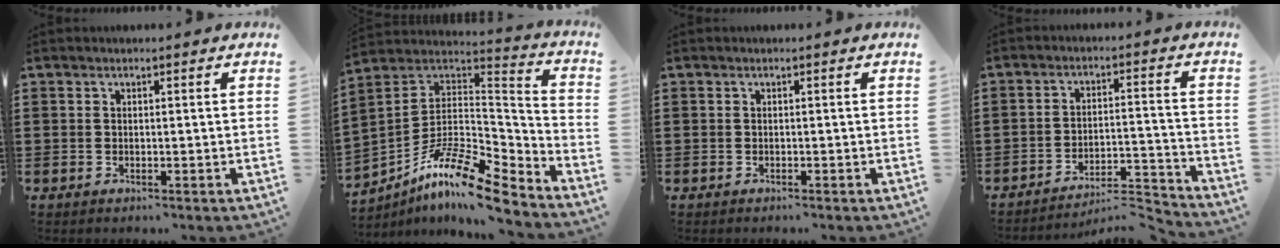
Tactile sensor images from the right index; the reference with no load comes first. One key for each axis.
{"total": 13.2, "fx": -9.3, "fy": 3.1, "fz": 8.8, "tx": -0.175, "ty": 0.010, "tz": -0.180}
{"total": 0.0}
{"total": 4.5, "fx": -4.3, "fy": 0.1, "fz": 1.4, "tx": -0.032, "ty": -0.008, "tz": -0.091}